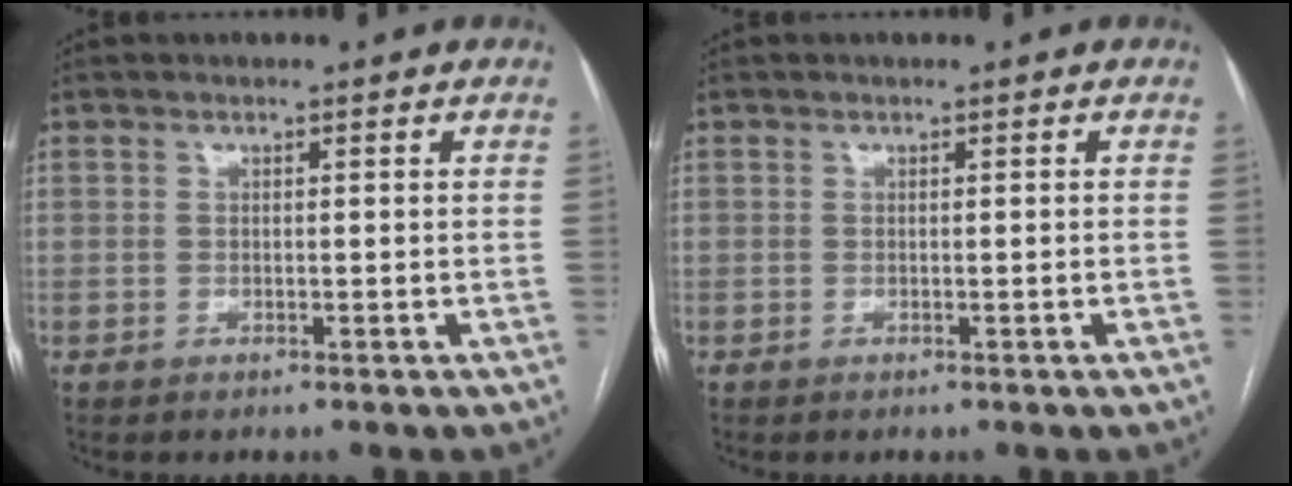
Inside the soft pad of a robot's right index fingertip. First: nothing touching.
{"total": 0.0}